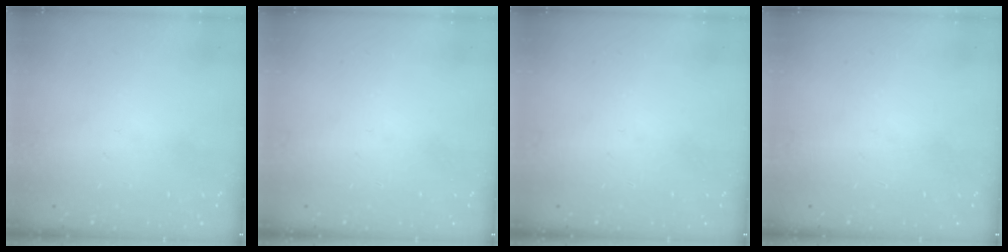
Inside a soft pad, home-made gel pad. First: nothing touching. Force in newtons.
{"total": 0.0}
{"total": 0.0}
{"total": 0.0}